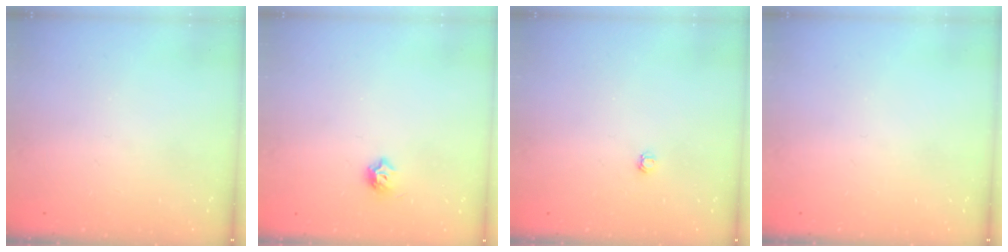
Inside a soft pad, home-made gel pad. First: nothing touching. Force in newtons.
{"total": 5.9, "press": 5.9, "slide": 0.8}
{"total": 3.0, "press": 3.0, "slide": 0.4}
{"total": 0.0}